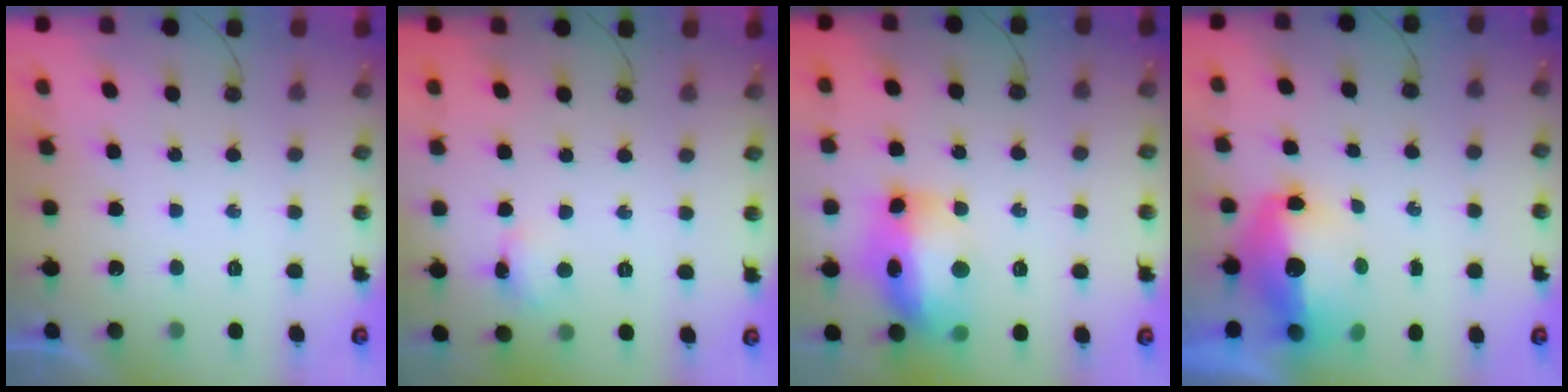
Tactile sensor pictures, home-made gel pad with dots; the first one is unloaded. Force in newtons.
{"total": 2.8, "press": 2.8, "slide": 0.5}
{"total": 17.2, "press": 17.1, "slide": 1.6}
{"total": 13.5, "press": 13.4, "slide": 1.6}